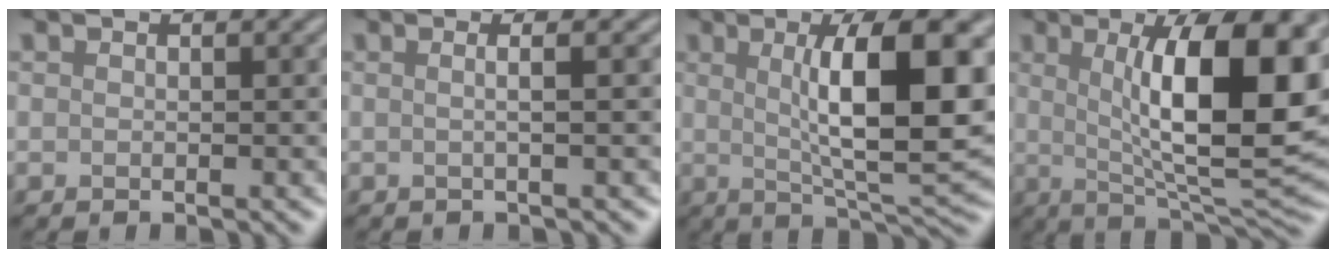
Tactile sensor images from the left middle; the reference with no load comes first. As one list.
[{"total": 1.9, "force": [0.3, 0.8, 1.7], "torque": [-0.008, 0.005, -0.015]}, {"total": 10.3, "force": [1.7, 2.5, 9.8], "torque": [-0.132, 0.004, 0.040]}, {"total": 12.4, "force": [2.1, 3.5, 11.7], "torque": [-0.156, 0.003, 0.044]}]